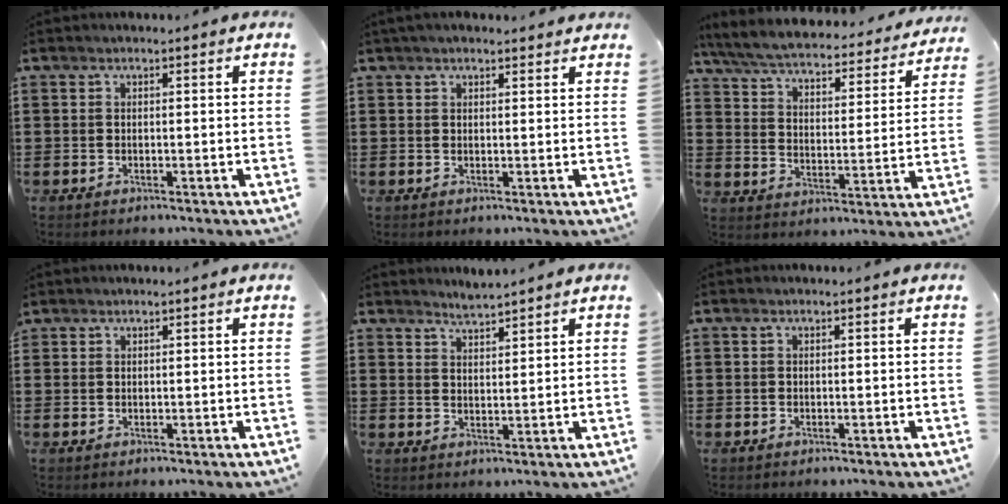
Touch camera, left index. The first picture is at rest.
{"total": 1.7, "force": [1.5, 0.3, 0.7], "torque": [-0.015, 0.002, 0.030]}
{"total": 5.3, "force": [4.9, 0.2, 1.9], "torque": [-0.061, -0.036, 0.079]}
{"total": 0.8, "force": [0.7, 0.3, -0.1], "torque": [-0.002, 0.001, 0.014]}
{"total": 2.6, "force": [2.6, -0.2, 0.0], "torque": [-0.008, -0.005, 0.050]}
{"total": 0.0}